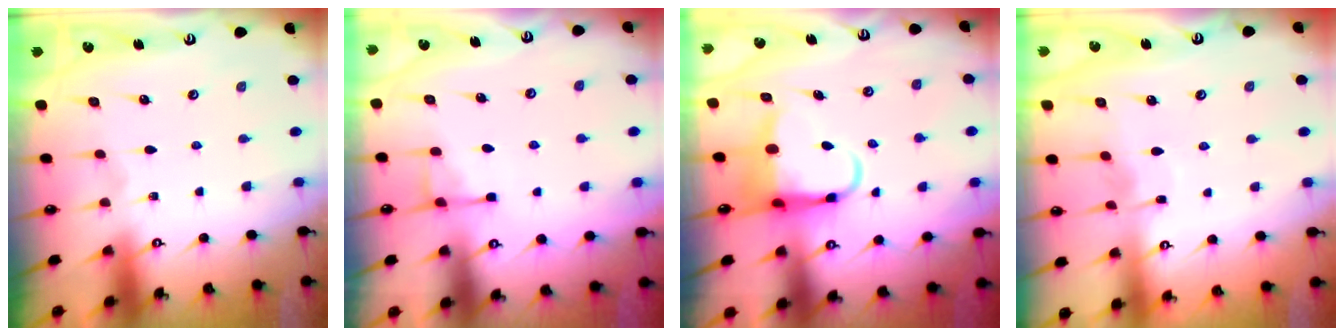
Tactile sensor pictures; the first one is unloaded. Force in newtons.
{"total": 4.1, "press": 4.1, "slide": 0.7}
{"total": 7.0, "press": 6.9, "slide": 1.2}
{"total": 3.0, "press": 2.9, "slide": 0.3}